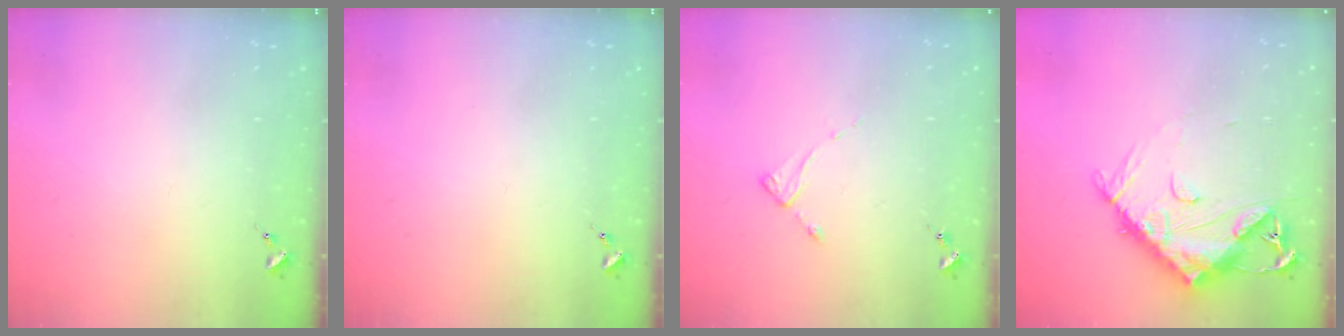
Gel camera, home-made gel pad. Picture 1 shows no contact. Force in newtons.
{"total": 0.0}
{"total": 2.6, "press": 2.6, "slide": 0.2}
{"total": 14.3, "press": 14.2, "slide": 1.3}